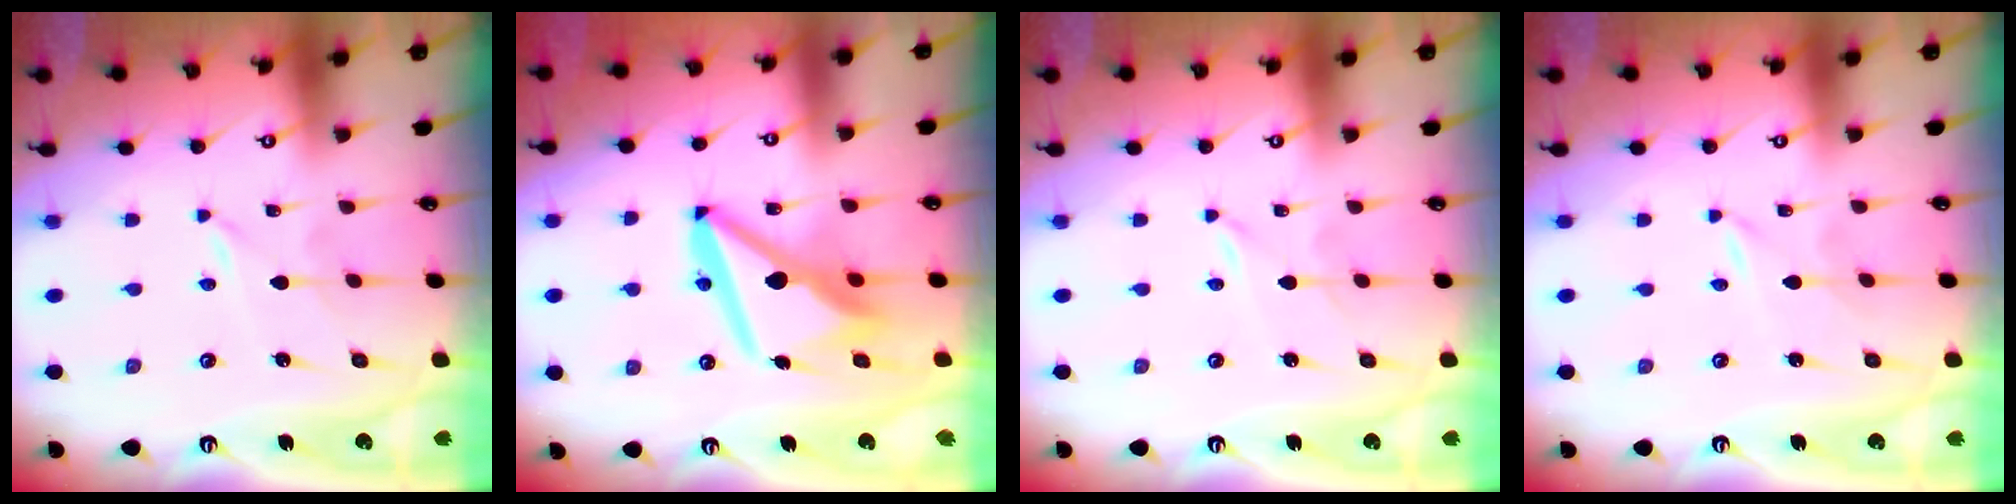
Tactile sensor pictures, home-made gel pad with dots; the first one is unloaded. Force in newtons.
{"total": 13.7, "press": 13.6, "slide": 1.3}
{"total": 0.0}
{"total": 0.0}